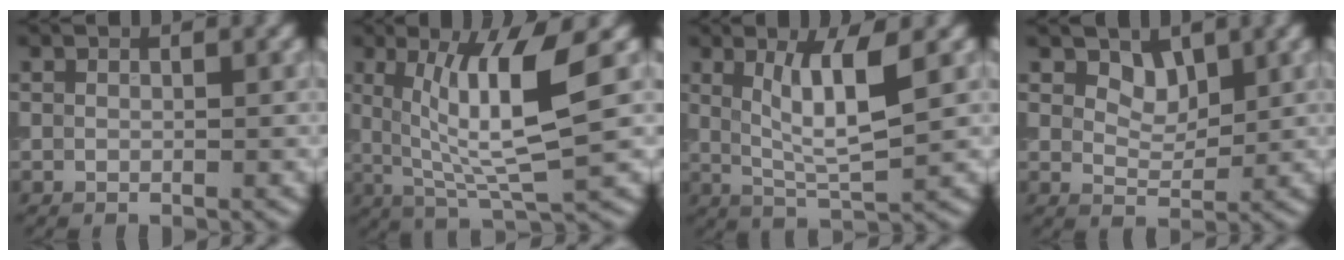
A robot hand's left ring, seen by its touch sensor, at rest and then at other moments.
{"total": 8.0, "force": [1.7, 1.6, 7.7], "torque": [-0.130, -0.008, 0.034]}
{"total": 5.4, "force": [1.6, 1.0, 5.1], "torque": [-0.096, -0.009, 0.034]}
{"total": 2.2, "force": [1.5, 1.3, 1.1], "torque": [-0.019, -0.009, 0.021]}